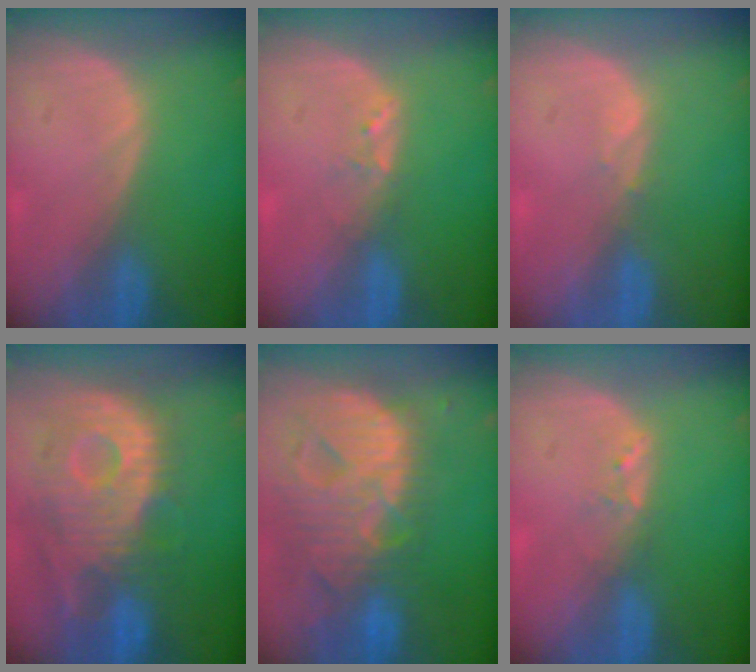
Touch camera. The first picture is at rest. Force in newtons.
{"total": 1.6, "press": 1.5, "slide": 0.3}
{"total": 0.7, "press": 0.7, "slide": 0.2}
{"total": 12.3, "press": 10.9, "slide": 5.6}
{"total": 13.7, "press": 11.7, "slide": 7.2}
{"total": 1.6, "press": 1.5, "slide": 0.3}